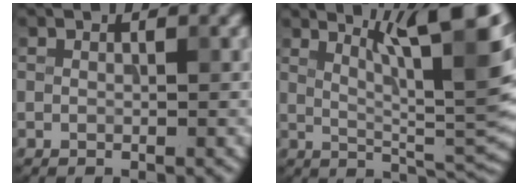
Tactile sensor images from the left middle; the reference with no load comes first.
{"total": 11.6, "force": [5.9, 2.6, 9.7], "torque": [-0.112, 0.011, 0.092]}